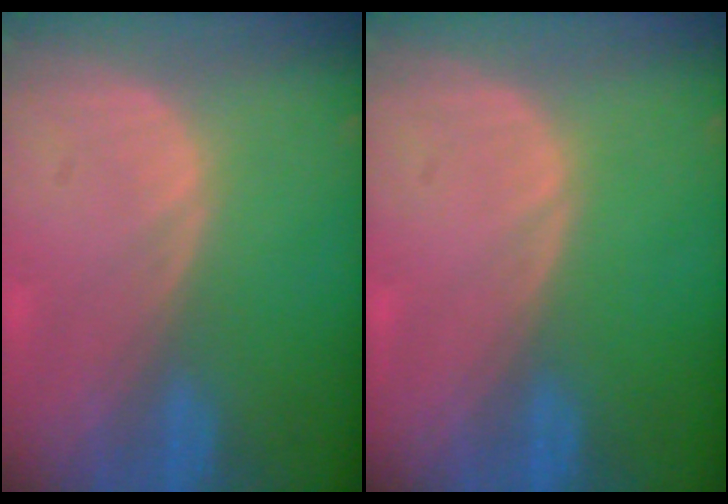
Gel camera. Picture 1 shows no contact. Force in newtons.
{"total": 0.0}